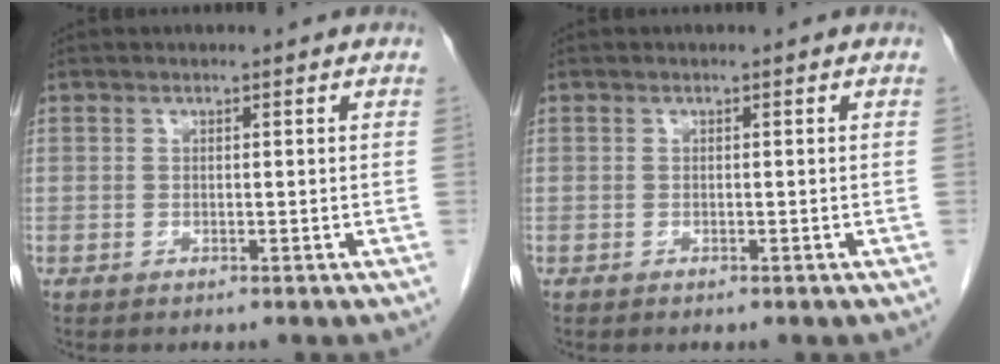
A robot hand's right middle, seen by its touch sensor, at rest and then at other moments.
{"total": 0.0}